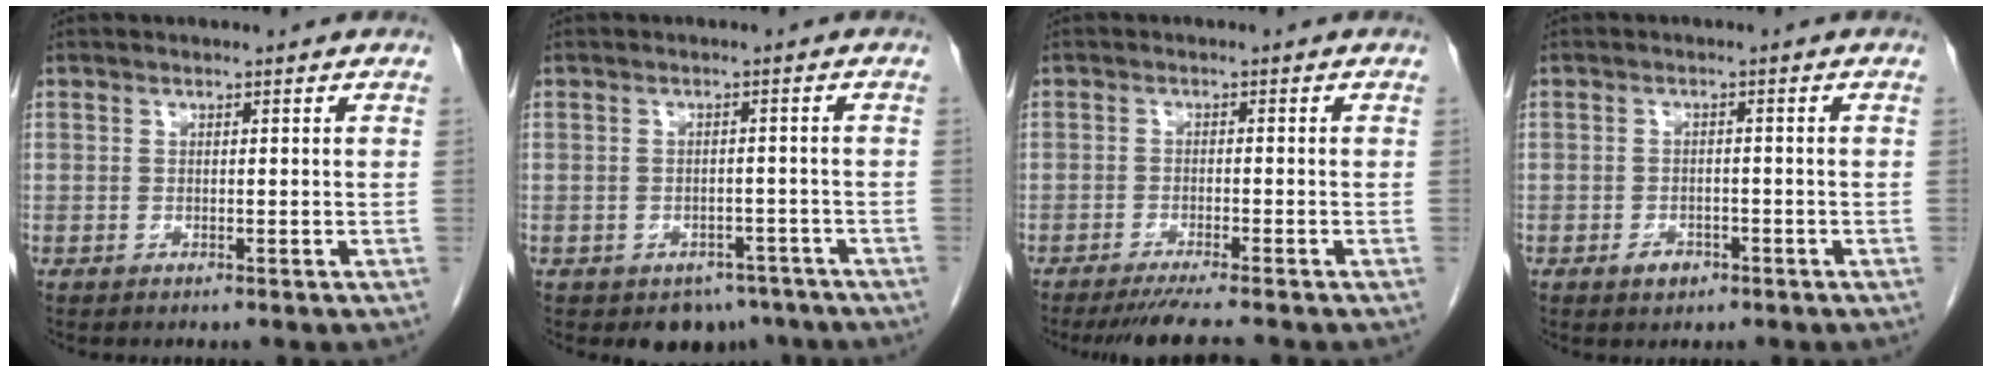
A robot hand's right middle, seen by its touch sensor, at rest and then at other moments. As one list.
[{"total": 5.2, "force": [-3.8, 3.1, 1.6], "torque": [-0.009, 0.008, -0.050]}, {"total": 6.0, "force": [-5.0, -0.6, 3.1], "torque": [-0.040, -0.017, -0.081]}, {"total": 2.3, "force": [-1.4, 1.4, 1.1], "torque": [-0.018, 0.004, -0.017]}]